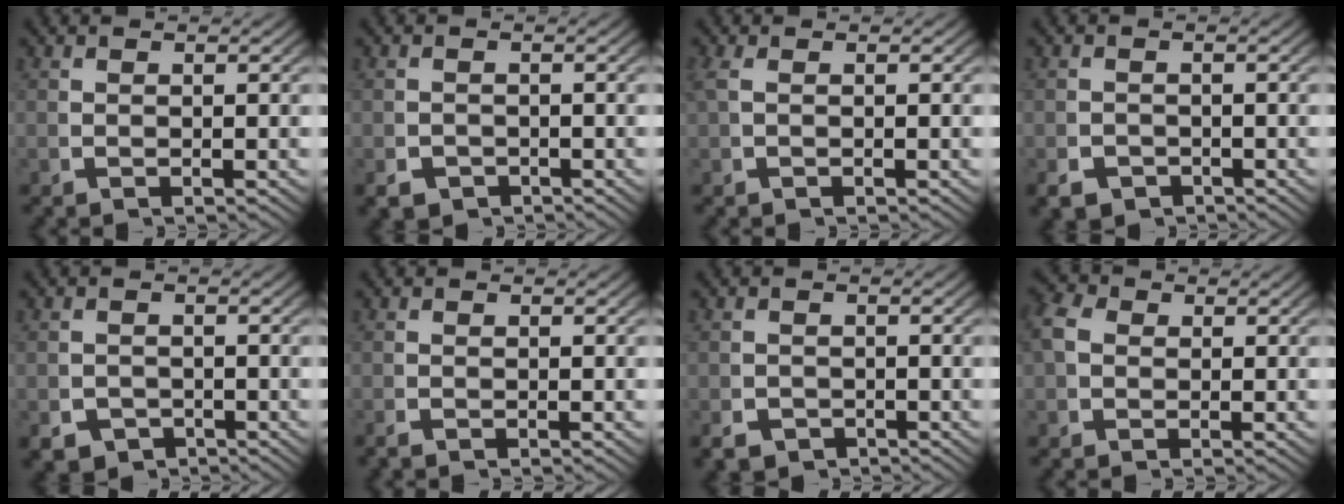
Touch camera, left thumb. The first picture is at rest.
{"total": 3.1, "force": [-2.2, 1.9, 0.8], "torque": [-0.013, -0.020, -0.031]}
{"total": 0.8, "force": [0.2, 0.2, 0.7], "torque": [-0.024, 0.002, 0.009]}
{"total": 3.4, "force": [-2.5, 2.0, 0.9], "torque": [-0.015, -0.022, -0.035]}
{"total": 4.4, "force": [-3.0, 2.9, 1.3], "torque": [-0.023, -0.027, -0.041]}
{"total": 0.5, "force": [-0.5, 0.1, 0.1], "torque": [-0.002, -0.007, -0.009]}
{"total": 2.9, "force": [-2.3, 1.7, 0.7], "torque": [-0.009, -0.019, -0.033]}
{"total": 2.7, "force": [0.6, 2.2, 1.4], "torque": [-0.041, -0.003, 0.009]}